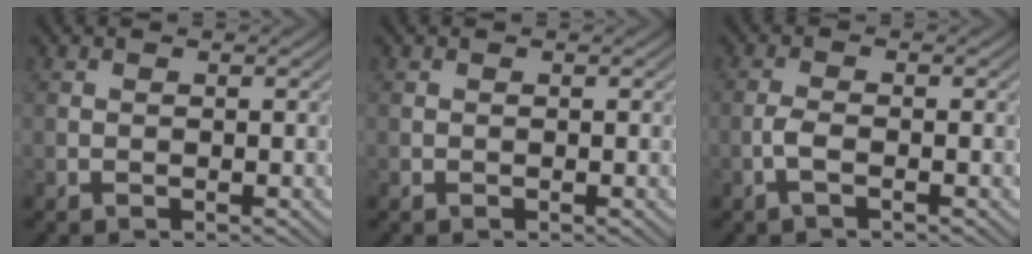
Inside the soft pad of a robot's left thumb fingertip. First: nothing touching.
{"total": 0.0}
{"total": 1.9, "force": [-0.9, 0.5, 1.6], "torque": [-0.039, 0.005, -0.026]}